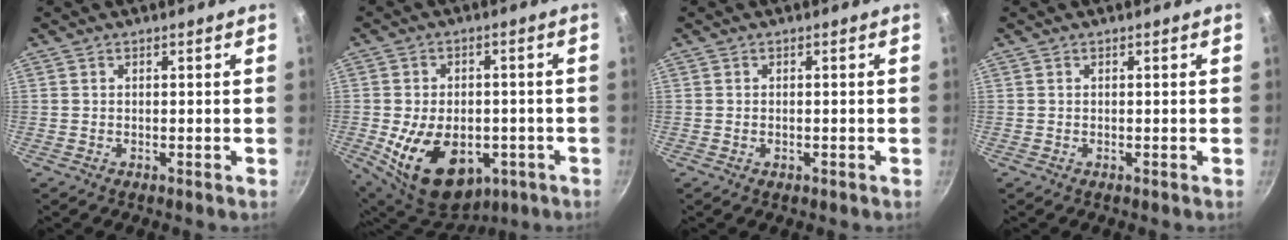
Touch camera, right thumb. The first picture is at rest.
{"total": 17.6, "force": [-4.8, 11.7, 12.3], "torque": [-0.183, 0.000, -0.054]}
{"total": 0.7, "force": [-0.3, 0.5, 0.5], "torque": [-0.007, 0.000, -0.005]}
{"total": 0.0}